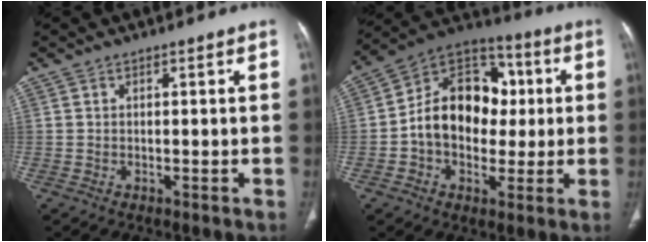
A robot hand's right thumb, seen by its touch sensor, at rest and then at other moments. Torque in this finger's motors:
{"motor_torque": [2.21, 2.12, 0.96, -0.88, 0.23]}